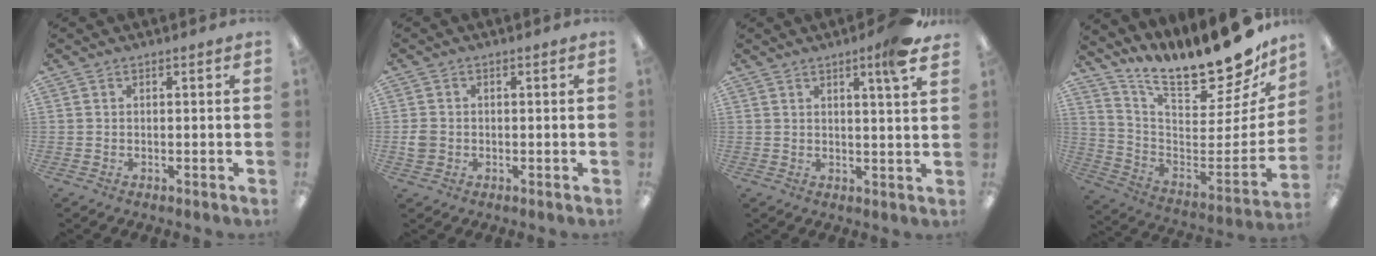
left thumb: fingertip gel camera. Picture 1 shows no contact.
{"total": 2.7, "force": [-0.3, 2.4, 1.2], "torque": [-0.011, 0.002, -0.007]}
{"total": 5.5, "force": [3.6, 0.3, 4.2], "torque": [-0.059, -0.018, 0.053]}
{"total": 18.8, "force": [16.0, 4.8, 8.5], "torque": [-0.100, -0.148, 0.259]}